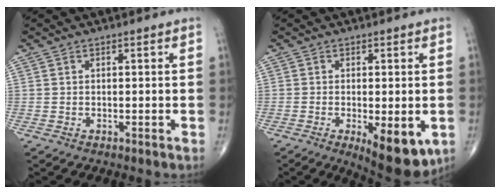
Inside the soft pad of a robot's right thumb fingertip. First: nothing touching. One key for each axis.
{"total": 10.2, "fx": -3.4, "fy": 3.9, "fz": 8.8, "tx": -0.113, "ty": -0.017, "tz": -0.044}